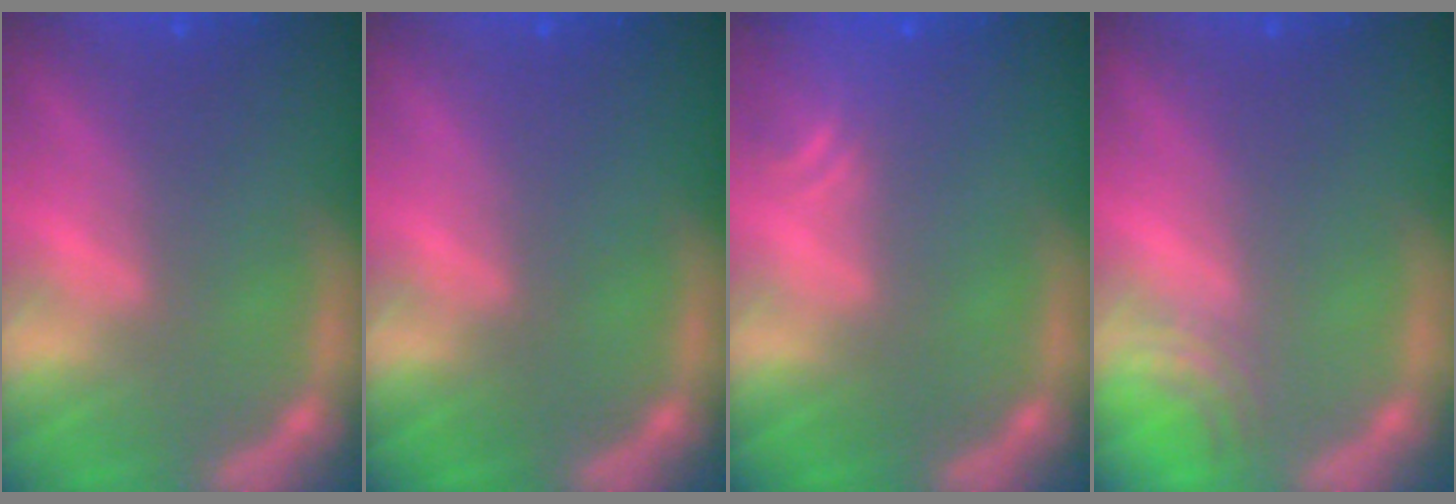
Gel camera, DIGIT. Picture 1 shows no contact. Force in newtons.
{"total": 0.0}
{"total": 2.4}
{"total": 2.0}